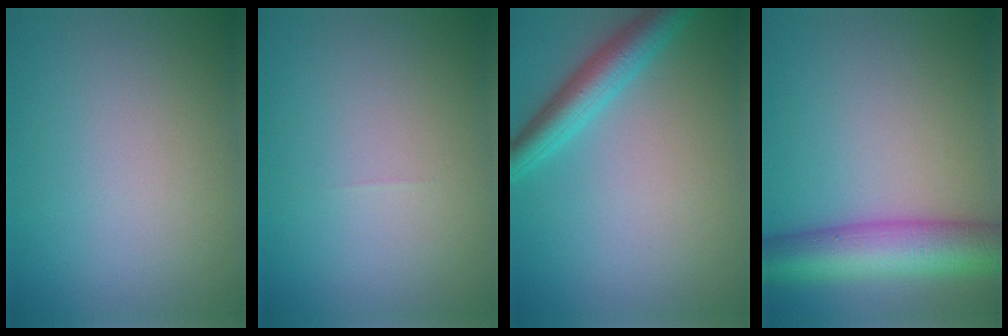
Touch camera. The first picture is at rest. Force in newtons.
{"total": 0.0}
{"total": 4.2, "press": 4.2, "slide": 0.1}
{"total": 8.1, "press": 8.1, "slide": 0.3}